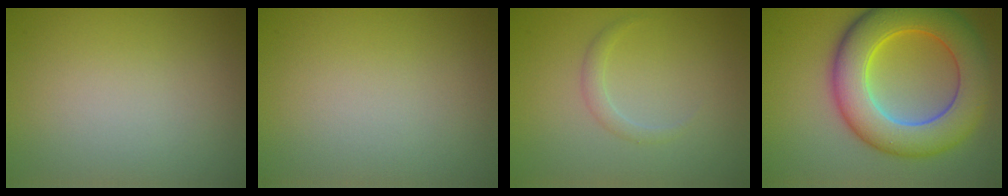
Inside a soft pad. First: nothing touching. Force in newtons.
{"total": 0.0}
{"total": 1.1, "press": 1.1, "slide": 0.1}
{"total": 10.2, "press": 10.2, "slide": 0.2}